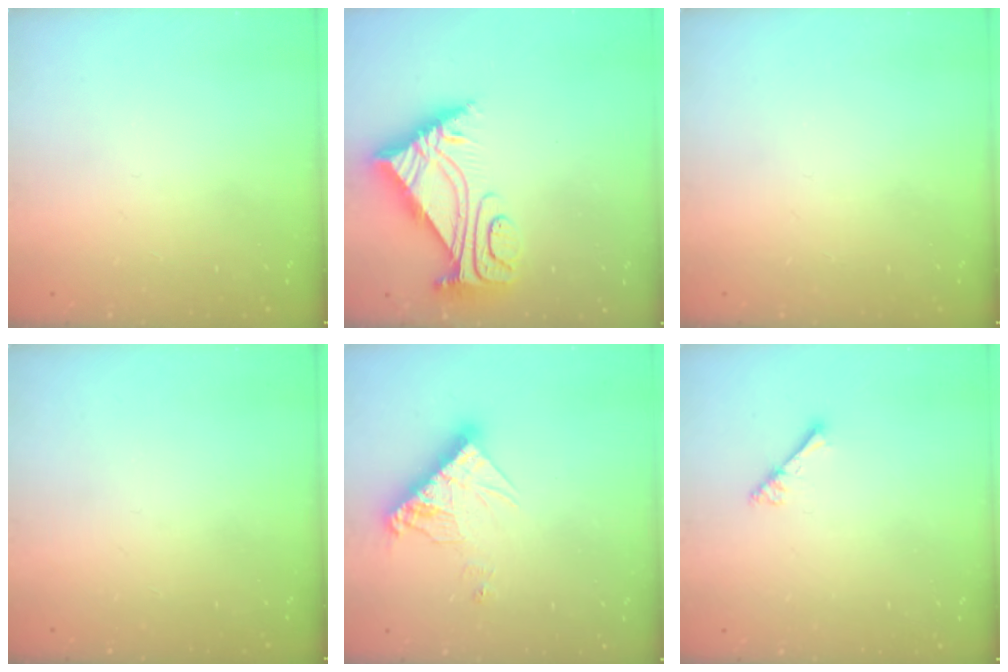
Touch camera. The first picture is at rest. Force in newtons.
{"total": 8.4, "press": 8.3, "slide": 0.8}
{"total": 0.0}
{"total": 0.0}
{"total": 12.1, "press": 12.0, "slide": 0.9}
{"total": 3.3, "press": 3.2, "slide": 0.4}